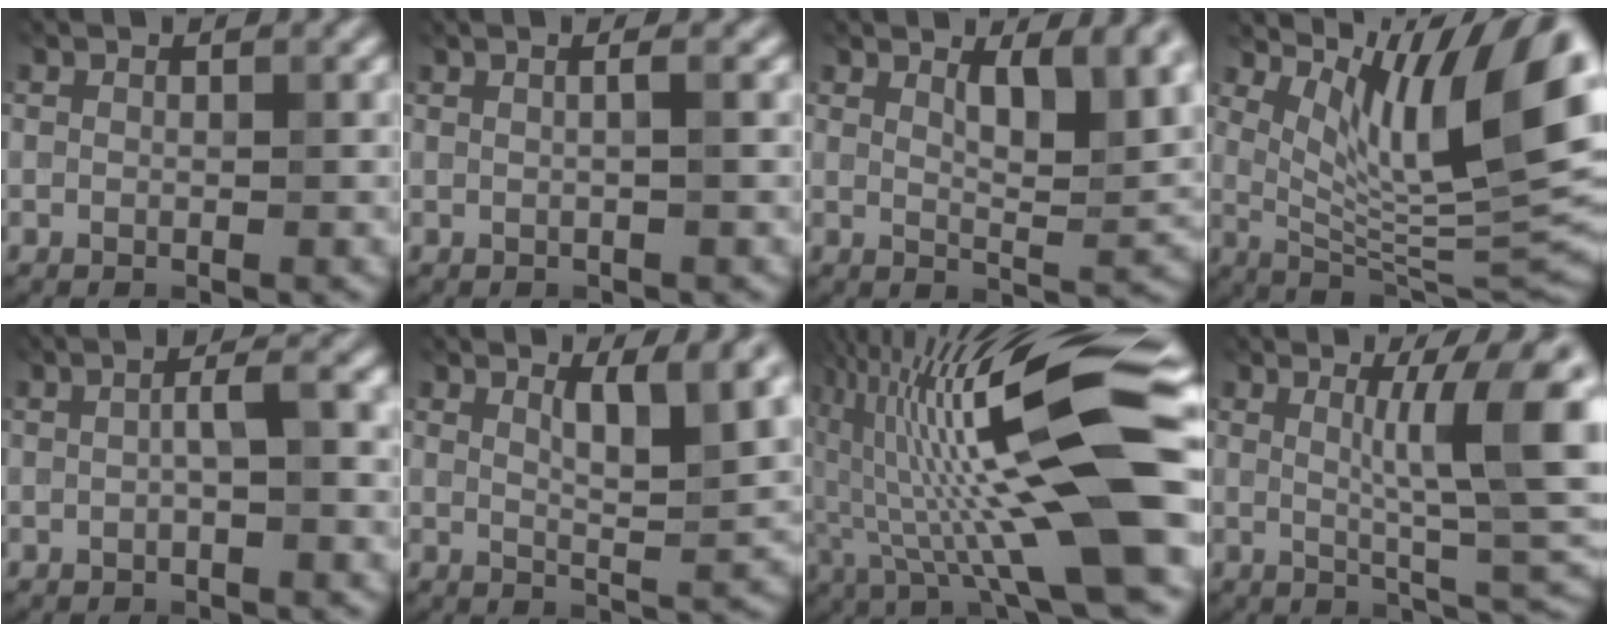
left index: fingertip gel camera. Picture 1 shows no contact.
{"total": 1.0, "force": [0.2, -0.1, 1.0], "torque": [-0.019, 0.005, -0.001]}
{"total": 5.7, "force": [2.8, 1.6, 4.7], "torque": [-0.071, -0.002, 0.047]}
{"total": 11.9, "force": [5.3, 3.4, 10.1], "torque": [-0.148, -0.008, 0.101]}
{"total": 2.2, "force": [-0.1, 0.1, 2.2], "torque": [-0.043, 0.013, -0.003]}
{"total": 4.7, "force": [2.3, 0.7, 4.0], "torque": [-0.071, -0.004, 0.041]}
{"total": 16.6, "force": [0.8, 2.5, 16.4], "torque": [-0.266, 0.023, 0.010]}
{"total": 7.9, "force": [1.7, 1.1, 7.6], "torque": [-0.107, 0.000, 0.030]}